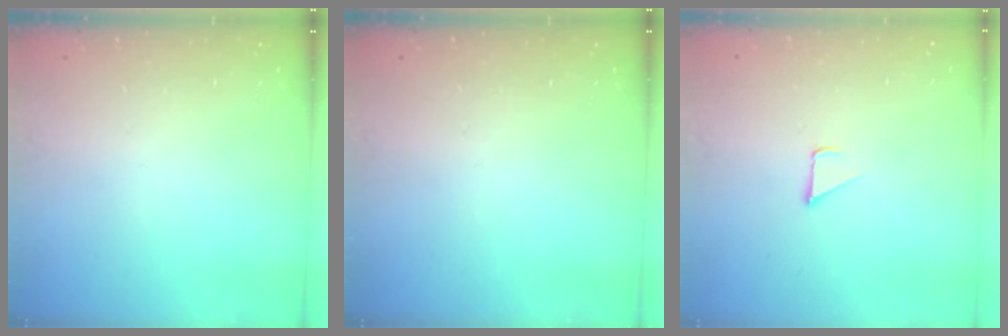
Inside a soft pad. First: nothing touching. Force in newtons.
{"total": 0.0}
{"total": 1.7, "press": 1.7, "slide": 0.1}